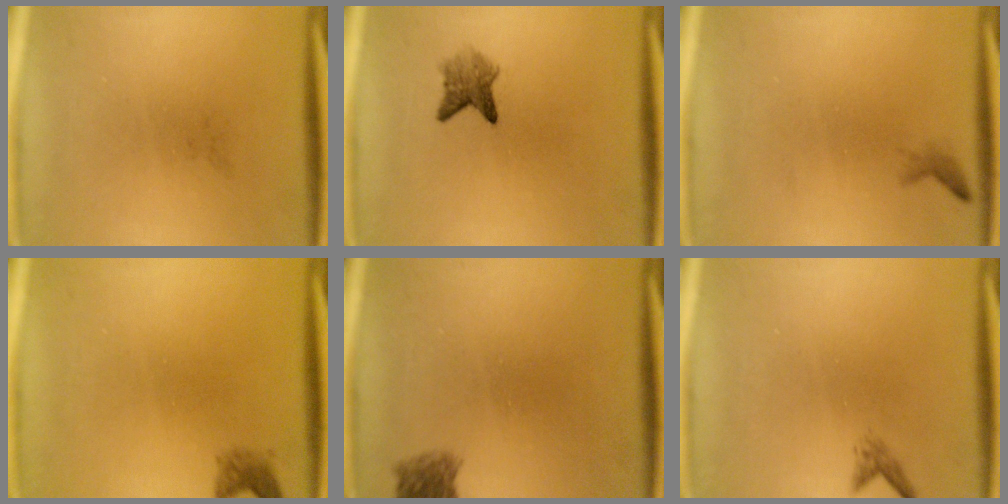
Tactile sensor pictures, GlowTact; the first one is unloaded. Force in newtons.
{"total": 2.9}
{"total": 0.7}
{"total": 1.5}
{"total": 2.6}
{"total": 1.0}